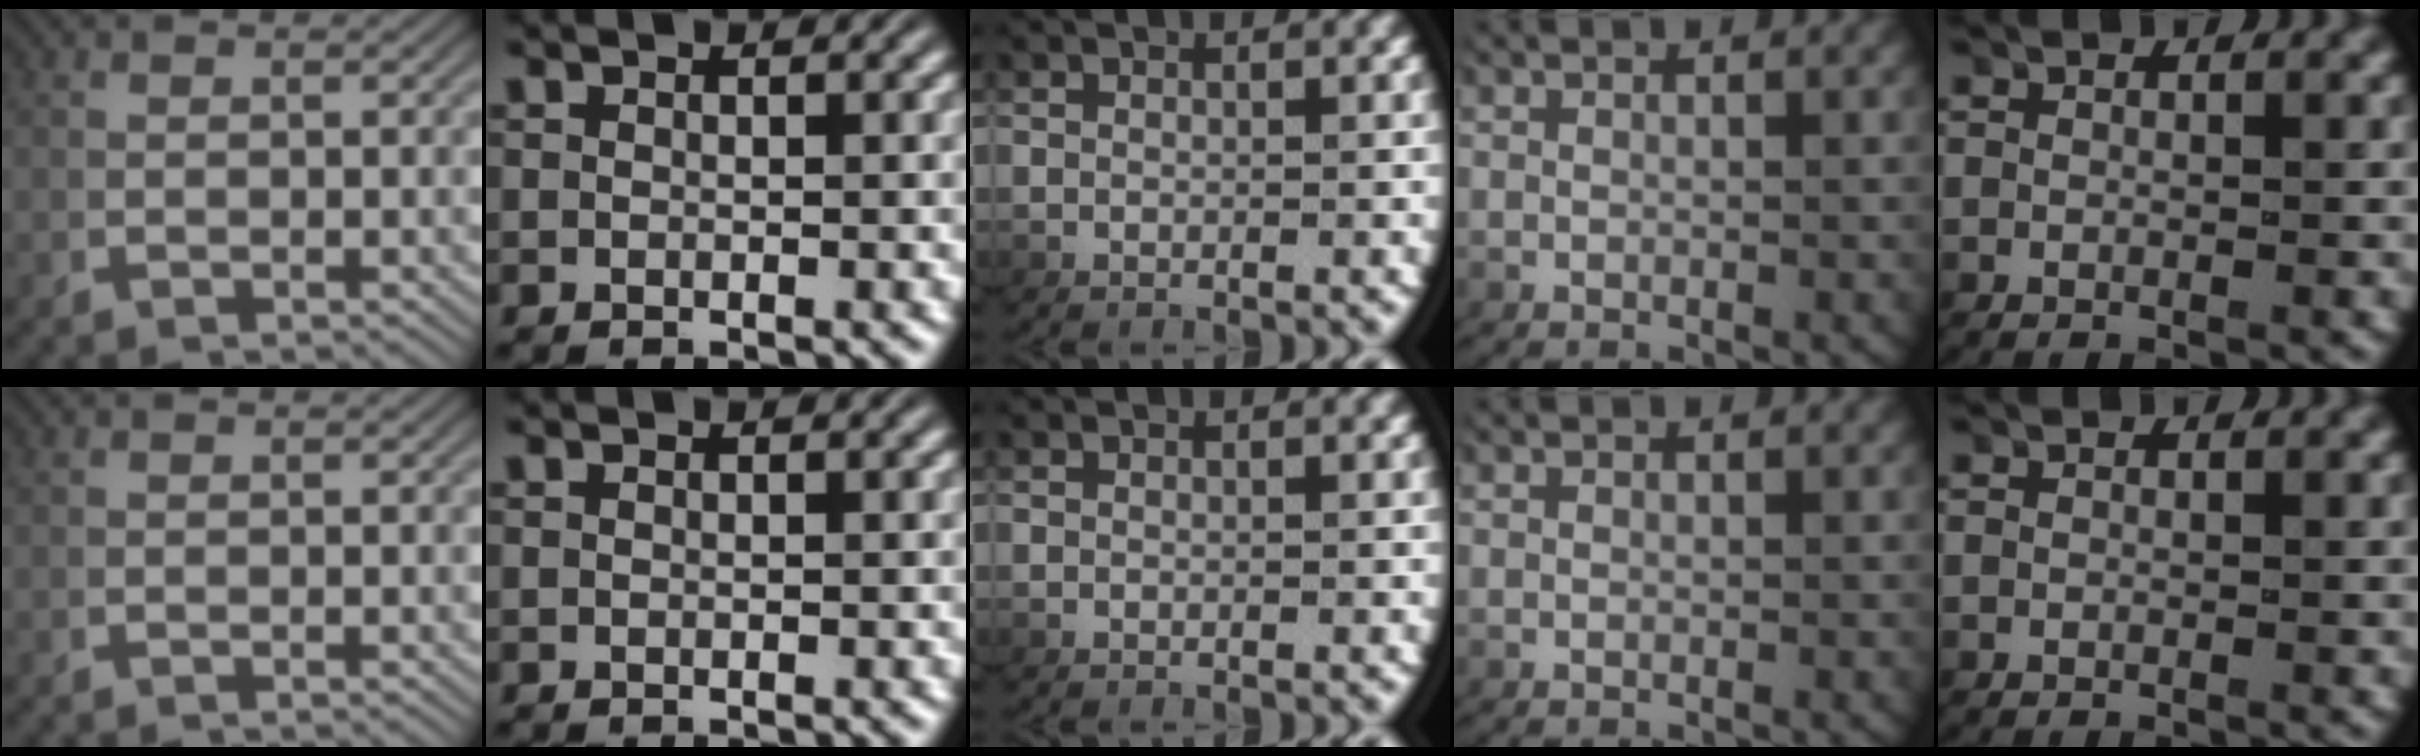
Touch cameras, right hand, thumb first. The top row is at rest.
{}